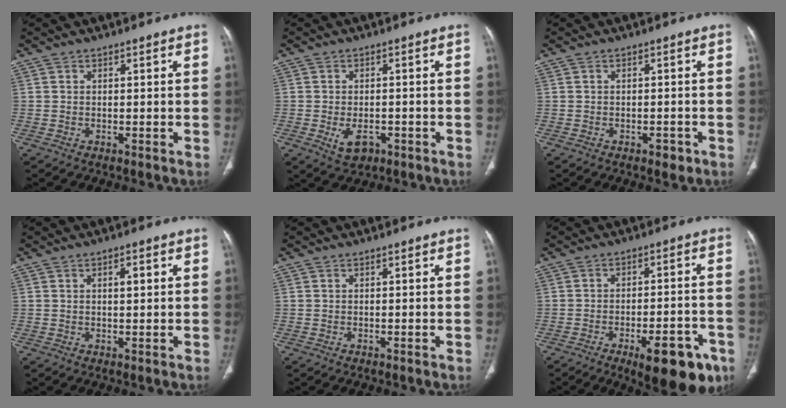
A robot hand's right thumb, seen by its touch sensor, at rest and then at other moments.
{"total": 4.2, "force": [-1.7, 2.6, 2.9], "torque": [-0.046, 0.004, -0.018]}
{"total": 1.8, "force": [-1.1, 1.0, 1.1], "torque": [-0.009, 0.004, -0.012]}
{"total": 2.5, "force": [0.8, 0.9, 2.2], "torque": [-0.033, -0.001, 0.013]}
{"total": 0.0}
{"total": 14.1, "force": [-7.7, 5.1, 10.7], "torque": [-0.108, 0.037, -0.097]}